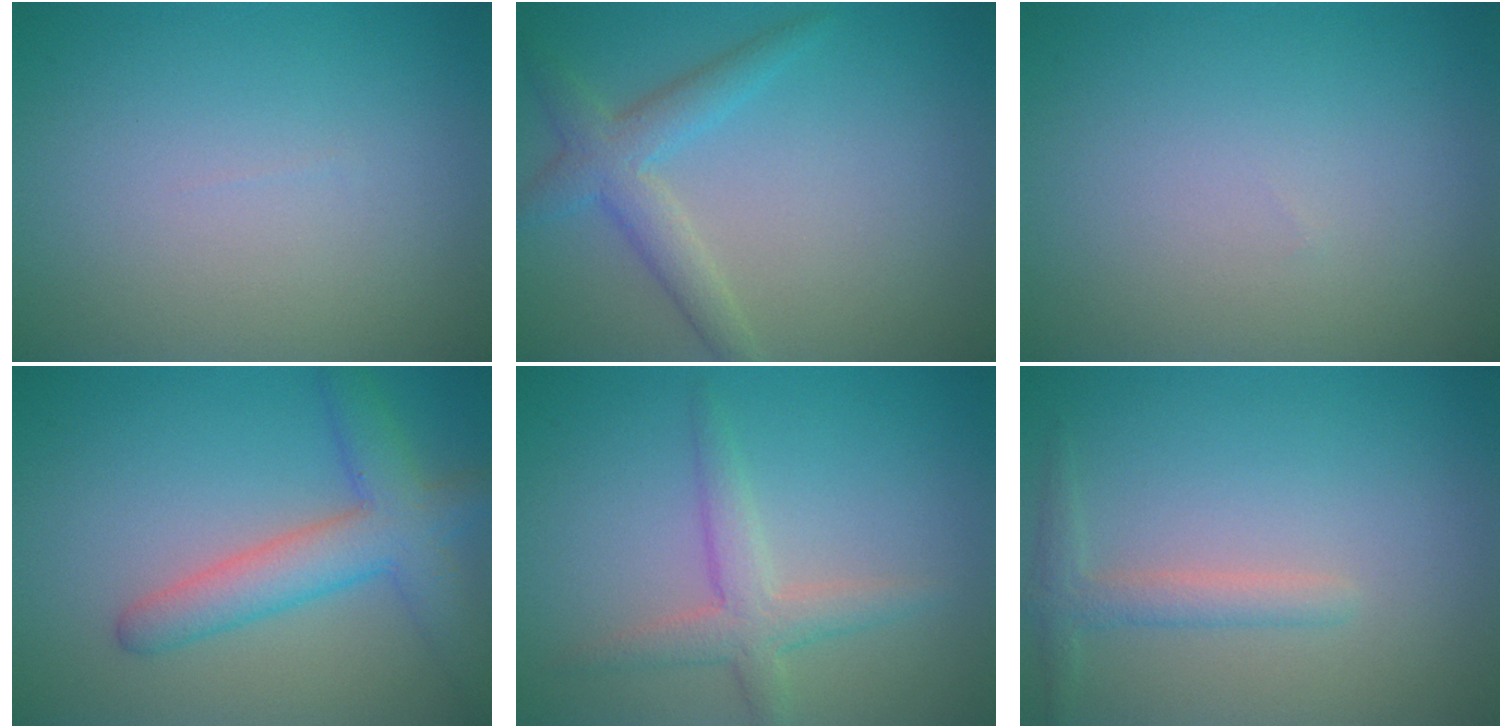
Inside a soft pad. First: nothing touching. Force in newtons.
{"total": 3.3, "press": 3.2, "slide": 0.3}
{"total": 0.0}
{"total": 5.1, "press": 5.1, "slide": 0.2}
{"total": 2.9, "press": 2.9, "slide": 0.2}
{"total": 1.9, "press": 1.9, "slide": 0.1}